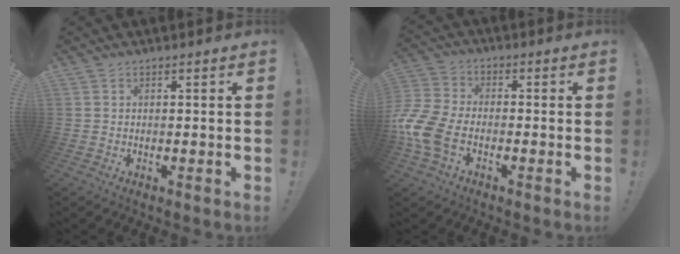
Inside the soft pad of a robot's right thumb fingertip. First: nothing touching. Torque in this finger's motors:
{"motor_torque": [1.61, 0.78, 0.97, -0.86, 0.20]}